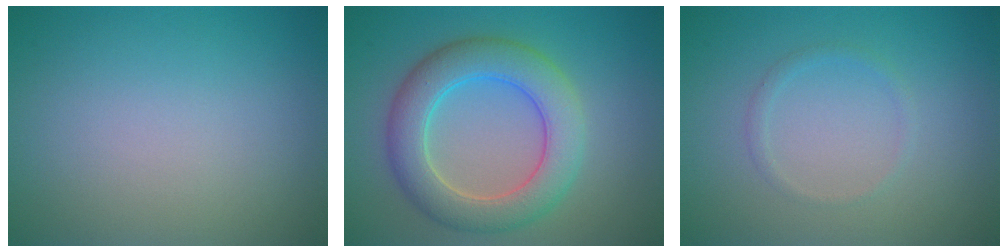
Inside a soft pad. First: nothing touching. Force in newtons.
{"total": 6.4, "press": 6.3, "slide": 0.2}
{"total": 0.9, "press": 0.9, "slide": 0.1}